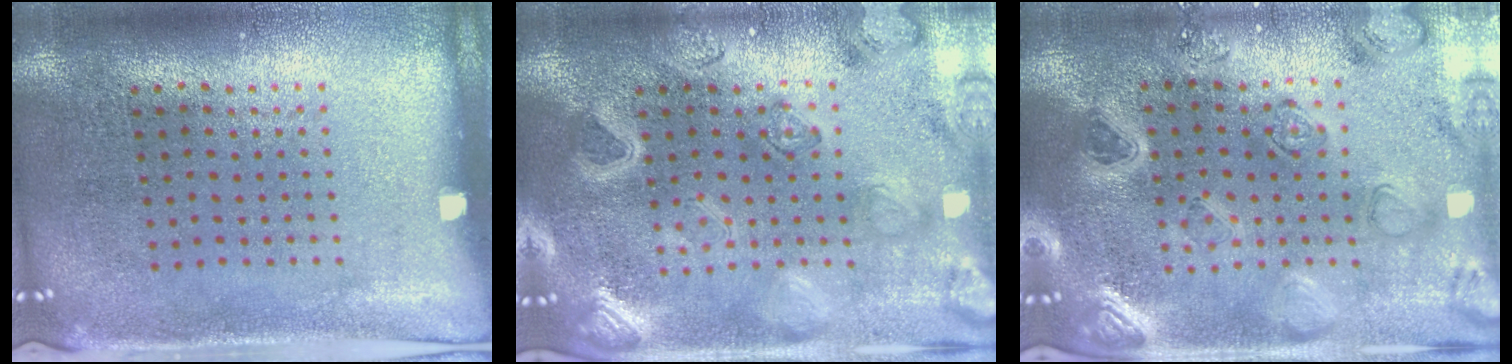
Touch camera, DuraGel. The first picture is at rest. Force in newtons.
{"total": 3.2, "press": 3.1, "slide": 1.0}
{"total": 2.2, "press": 2.2, "slide": 0.5}